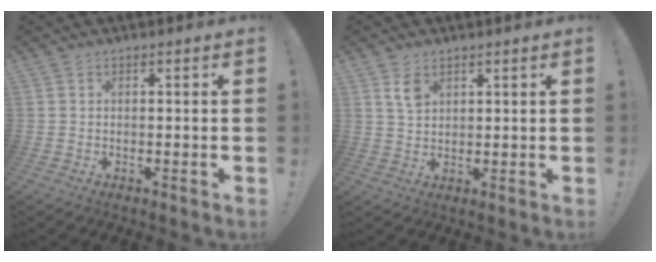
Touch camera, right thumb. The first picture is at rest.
{"total": 4.3, "force": [2.4, 2.6, 2.5], "torque": [-0.038, -0.008, 0.042]}